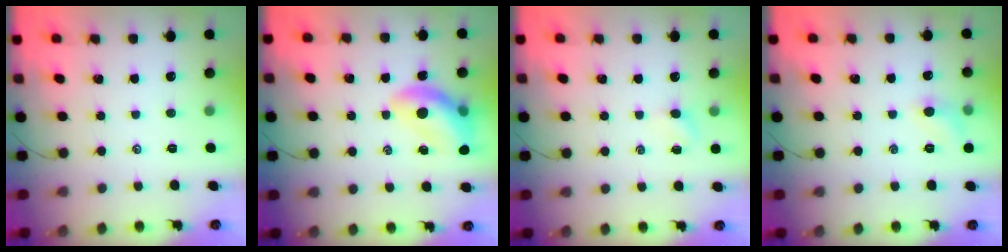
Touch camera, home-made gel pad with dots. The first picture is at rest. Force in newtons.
{"total": 12.2, "press": 11.8, "slide": 3.3}
{"total": 3.4, "press": 3.2, "slide": 1.0}
{"total": 5.9, "press": 5.6, "slide": 1.7}